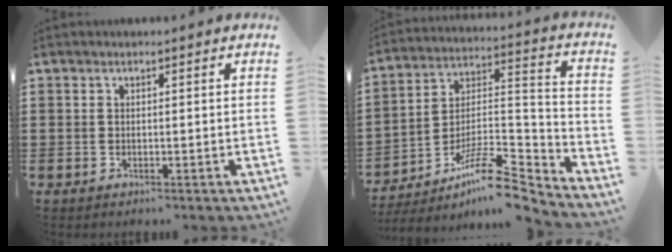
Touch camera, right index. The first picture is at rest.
{"total": 10.3, "force": [-7.9, 2.5, 6.1], "torque": [-0.110, 0.013, -0.155]}